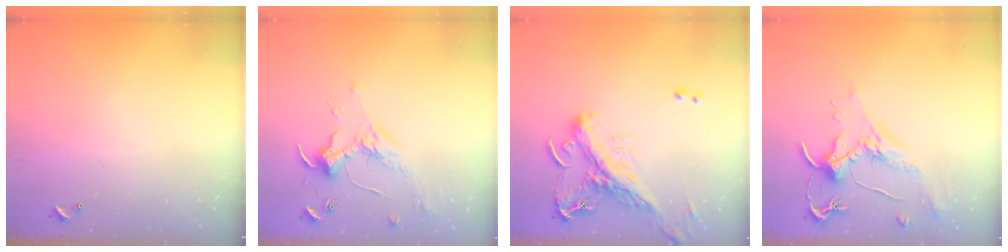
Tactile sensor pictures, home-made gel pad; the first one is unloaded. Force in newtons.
{"total": 1.8, "press": 1.7, "slide": 0.8}
{"total": 3.4, "press": 3.2, "slide": 1.1}
{"total": 2.0, "press": 1.8, "slide": 0.8}